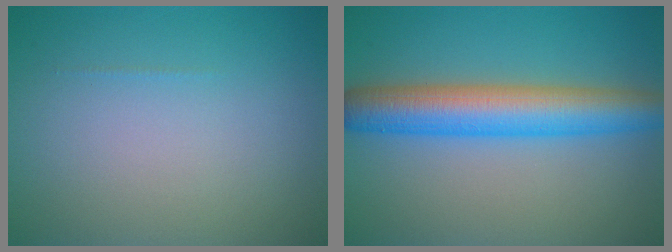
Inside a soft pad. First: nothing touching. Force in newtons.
{"total": 7.1, "press": 7.1, "slide": 0.1}